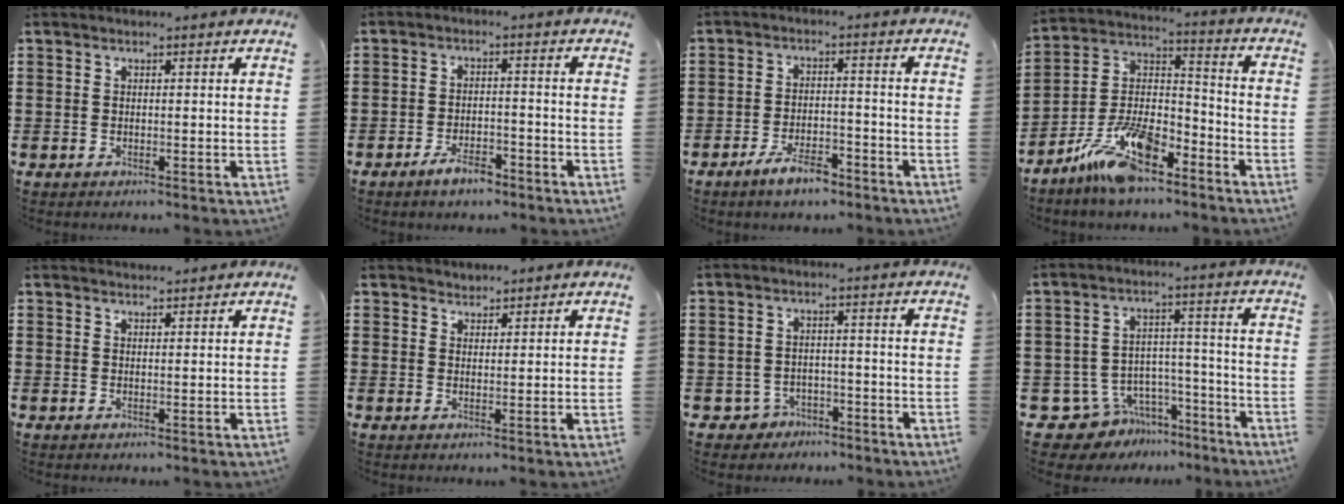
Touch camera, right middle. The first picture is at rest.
{"total": 4.0, "force": [-3.1, 1.3, 2.2], "torque": [-0.042, 0.008, -0.061]}
{"total": 5.3, "force": [-4.1, 1.5, 3.0], "torque": [-0.059, 0.006, -0.079]}
{"total": 13.5, "force": [-10.1, 4.5, 7.8], "torque": [-0.158, 0.033, -0.192]}
{"total": 1.5, "force": [1.5, -0.1, -0.2], "torque": [-0.001, 0.000, 0.029]}
{"total": 1.9, "force": [1.7, 0.4, -0.6], "torque": [0.006, 0.004, 0.035]}
{"total": 2.8, "force": [-2.4, 1.5, 0.3], "torque": [-0.021, 0.000, -0.054]}
{"total": 7.7, "force": [-6.4, 4.1, 0.8], "torque": [-0.027, 0.022, -0.123]}